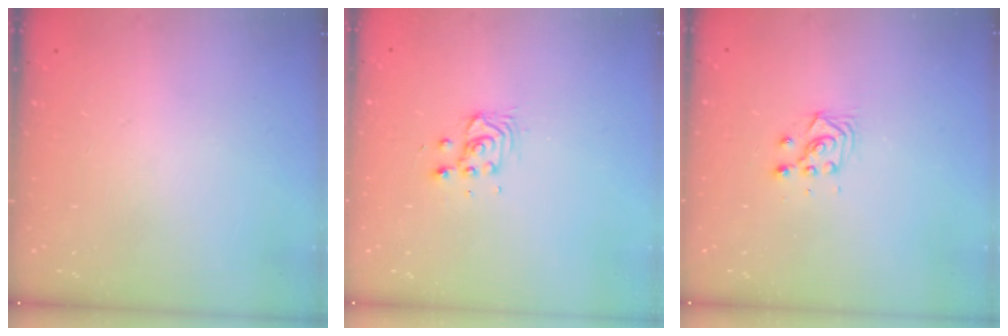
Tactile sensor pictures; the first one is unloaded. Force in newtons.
{"total": 3.4, "press": 3.4, "slide": 0.4}
{"total": 3.5, "press": 3.4, "slide": 1.1}